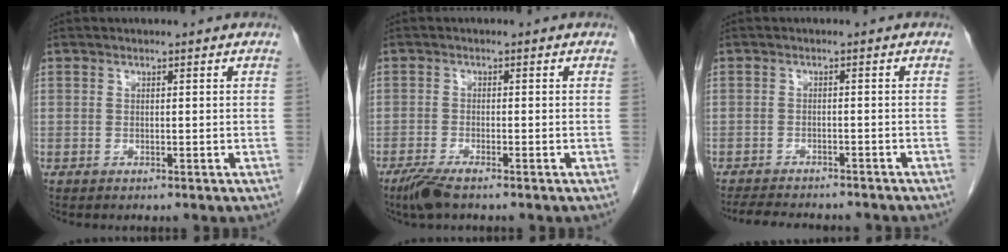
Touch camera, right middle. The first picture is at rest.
{"total": 3.6, "force": [-2.7, 0.5, 2.3], "torque": [-0.053, -0.010, -0.054]}
{"total": 10.8, "force": [-9.8, 2.2, 4.2], "torque": [-0.068, -0.009, -0.129]}